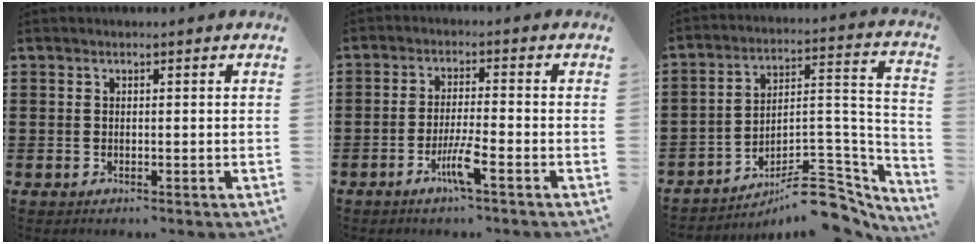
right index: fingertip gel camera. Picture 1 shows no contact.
{"total": 4.6, "force": [-2.6, 0.1, 3.8], "torque": [-0.084, -0.014, -0.051]}
{"total": 10.3, "force": [-8.1, 3.2, 5.5], "torque": [-0.064, 0.033, -0.150]}